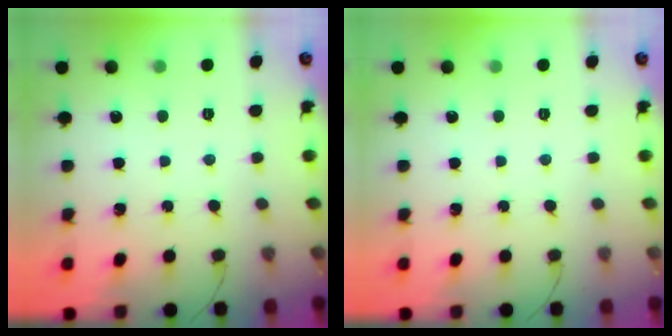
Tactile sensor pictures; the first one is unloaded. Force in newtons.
{"total": 0.0}